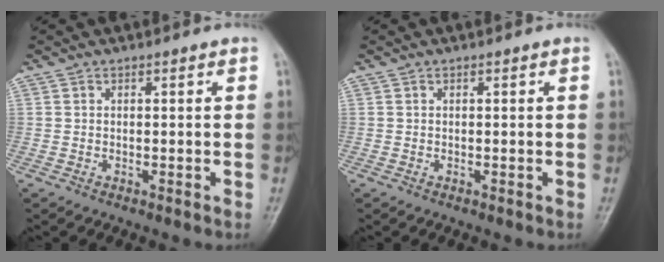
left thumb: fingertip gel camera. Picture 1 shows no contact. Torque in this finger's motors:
{"motor_torque": [0.00, 0.00, 0.01, -0.01, 0.00]}